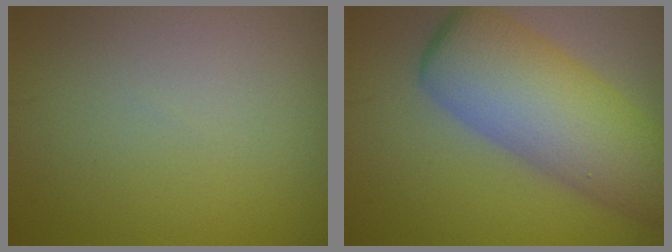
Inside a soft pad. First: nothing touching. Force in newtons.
{"total": 7.9, "press": 7.9, "slide": 0.3}